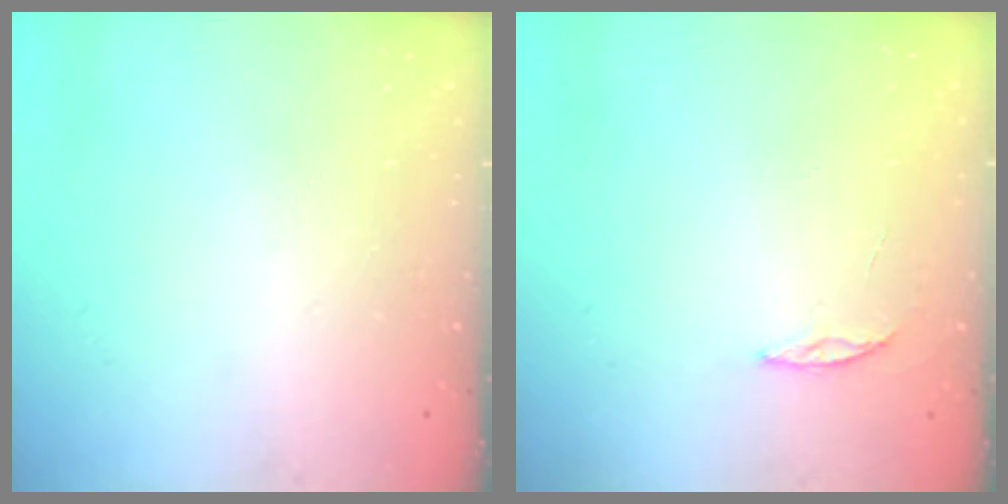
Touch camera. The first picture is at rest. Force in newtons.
{"total": 2.4, "press": 2.4, "slide": 0.2}